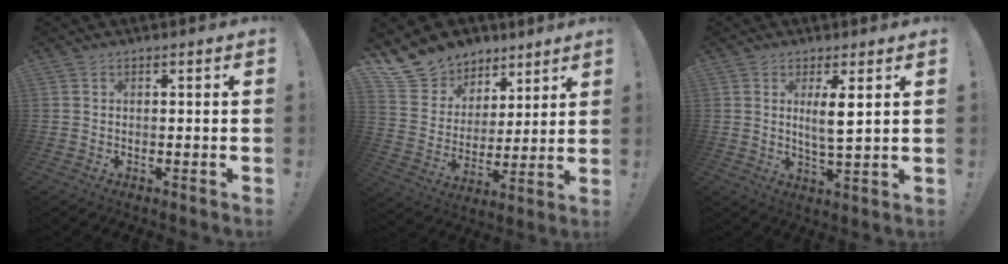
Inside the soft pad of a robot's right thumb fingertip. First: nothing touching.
{"total": 13.0, "force": [9.1, 8.9, 2.4], "torque": [-0.053, -0.065, 0.184]}
{"total": 6.1, "force": [2.1, 1.0, 5.7], "torque": [-0.099, -0.009, 0.032]}